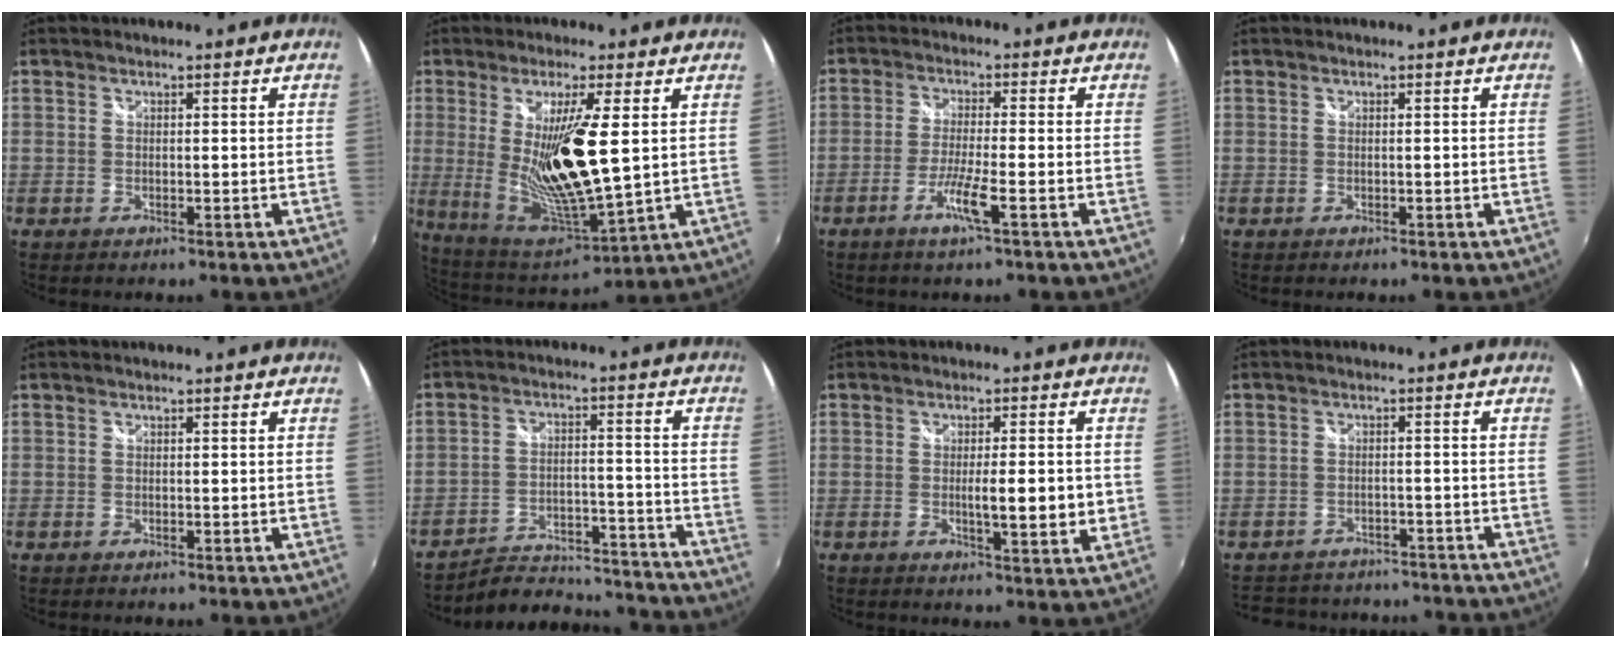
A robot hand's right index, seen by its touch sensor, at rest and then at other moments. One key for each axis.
{"total": 15.9, "fx": 2.6, "fy": 2.4, "fz": 15.5, "tx": -0.290, "ty": -0.029, "tz": 0.064}
{"total": 5.3, "fx": -2.8, "fy": -0.5, "fz": 4.5, "tx": -0.097, "ty": -0.008, "tz": -0.055}
{"total": 0.0}
{"total": 0.0}
{"total": 19.8, "fx": -18.6, "fy": 4.9, "fz": 4.8, "tx": -0.090, "ty": 0.024, "tz": -0.240}
{"total": 6.4, "fx": -0.4, "fy": 0.9, "fz": 6.3, "tx": -0.100, "ty": -0.012, "tz": -0.004}
{"total": 14.5, "fx": -12.5, "fy": 5.9, "fz": 4.5, "tx": -0.104, "ty": 0.031, "tz": -0.160}